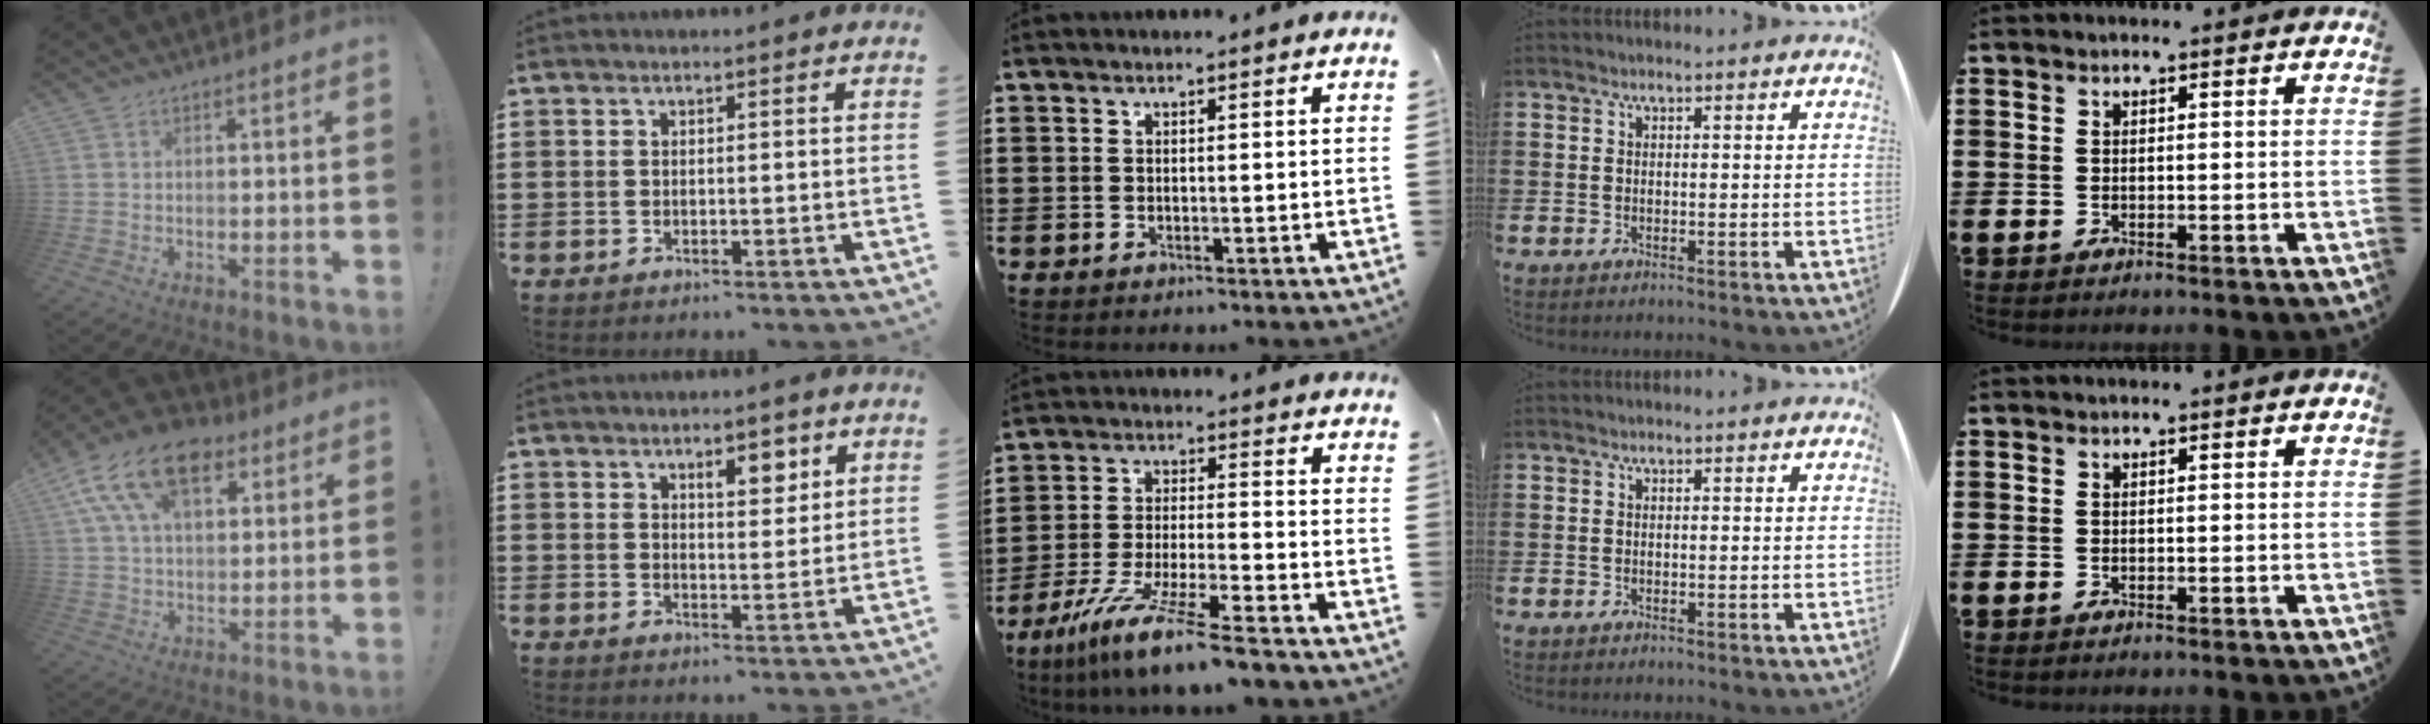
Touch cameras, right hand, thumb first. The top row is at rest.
{"thumb": {"total": 17.4, "force": [8.1, 10.3, 11.5], "torque": [-0.202, -0.026, 0.147]}, "index": {"total": 4.6, "force": [2.8, 2.0, 3.1], "torque": [-0.035, -0.003, 0.042]}, "middle": {"total": 10.5, "force": [-8.9, -0.6, 5.6], "torque": [-0.109, -0.001, -0.176]}}